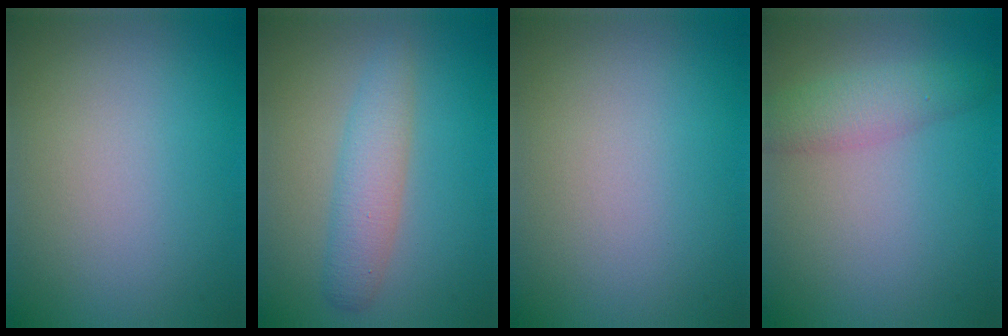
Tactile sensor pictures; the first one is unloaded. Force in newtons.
{"total": 3.2, "press": 3.2, "slide": 0.1}
{"total": 0.0}
{"total": 2.9, "press": 2.9, "slide": 0.1}